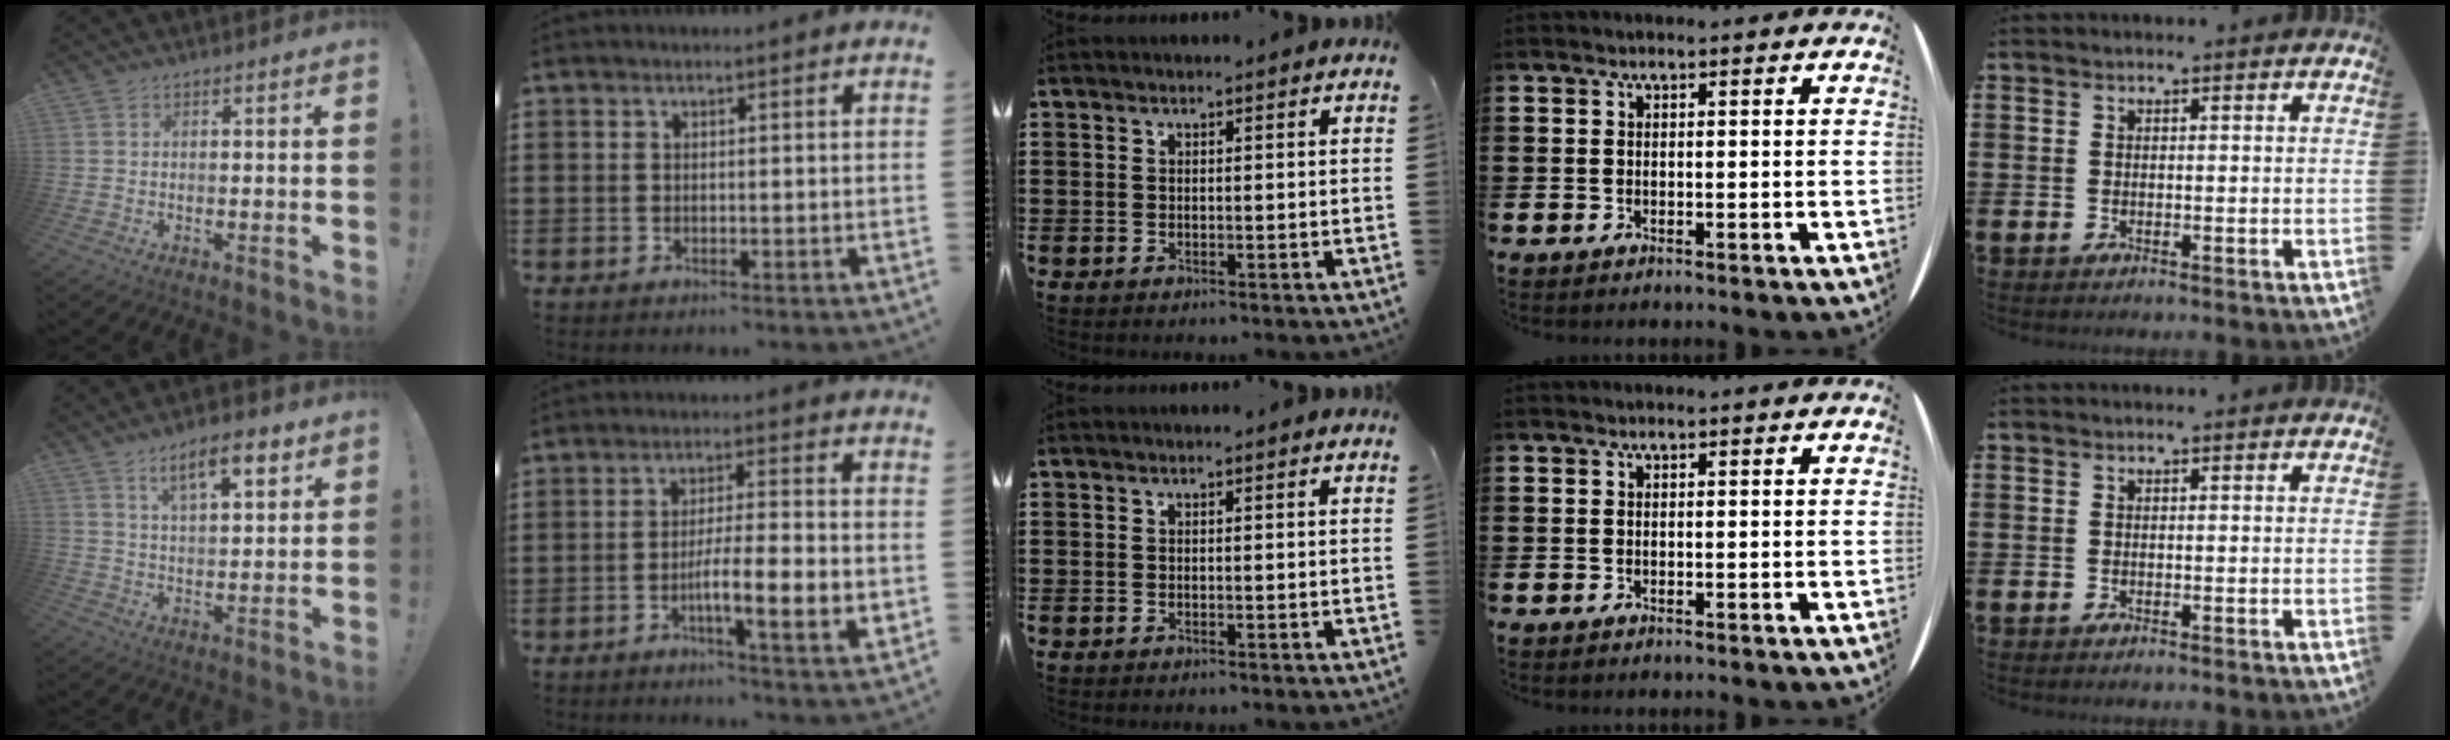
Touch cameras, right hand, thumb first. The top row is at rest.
{"thumb": {"total": 11.0, "force": [6.4, 3.8, 8.1], "torque": [-0.118, -0.023, 0.107]}, "index": {"total": 8.5, "force": [-2.3, 1.1, 8.1], "torque": [-0.134, -0.010, -0.044]}}